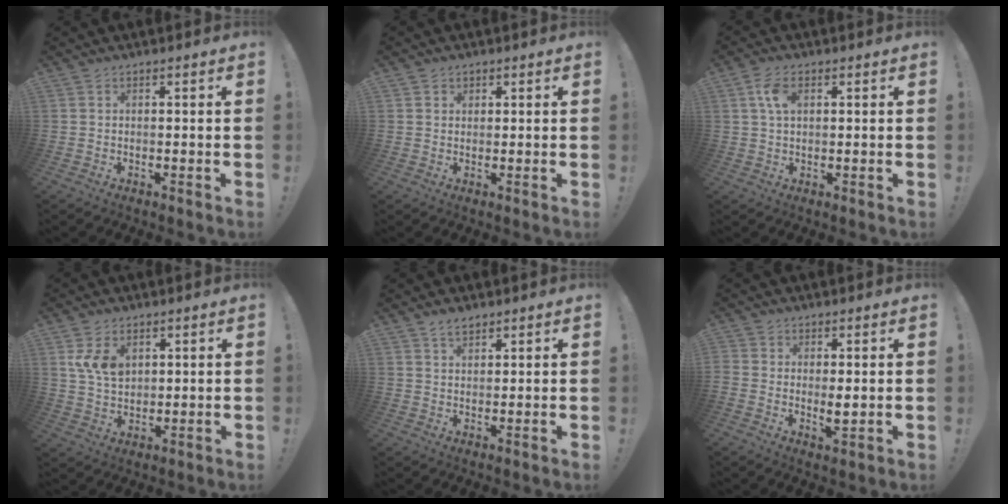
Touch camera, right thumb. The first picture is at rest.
{"total": 1.6, "force": [1.0, 1.3, 0.2], "torque": [0.006, -0.005, 0.015]}
{"total": 5.4, "force": [1.8, 3.2, 4.0], "torque": [-0.067, 0.002, 0.031]}
{"total": 8.4, "force": [3.6, 5.7, 5.0], "torque": [-0.081, -0.014, 0.068]}
{"total": 3.2, "force": [2.6, 1.5, 1.2], "torque": [-0.015, -0.015, 0.046]}
{"total": 3.7, "force": [0.5, 2.2, 2.9], "torque": [-0.046, -0.007, 0.007]}